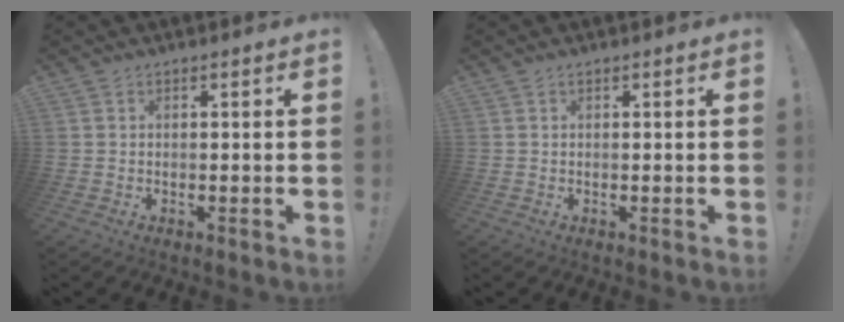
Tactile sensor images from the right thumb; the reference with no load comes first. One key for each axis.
{"total": 0.0}